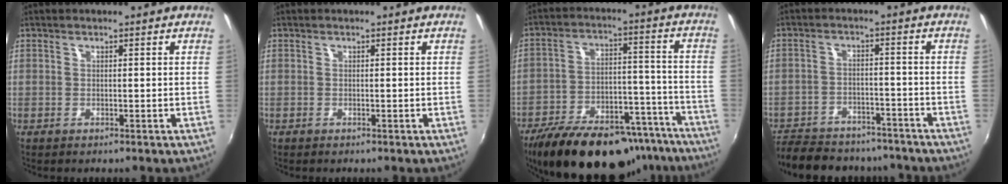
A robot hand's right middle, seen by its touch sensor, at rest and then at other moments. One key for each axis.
{"total": 0.0}
{"total": 28.3, "fx": -22.2, "fy": 11.4, "fz": 13.4, "tx": -0.243, "ty": 0.011, "tz": -0.296}
{"total": 18.5, "fx": -15.6, "fy": 7.3, "fz": 6.8, "tx": -0.159, "ty": 0.006, "tz": -0.217}